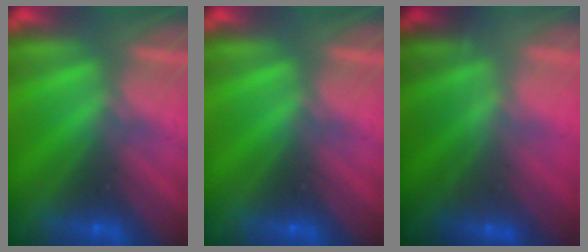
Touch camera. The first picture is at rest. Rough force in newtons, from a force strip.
{"total": 0.0}
{"total": 1.8}